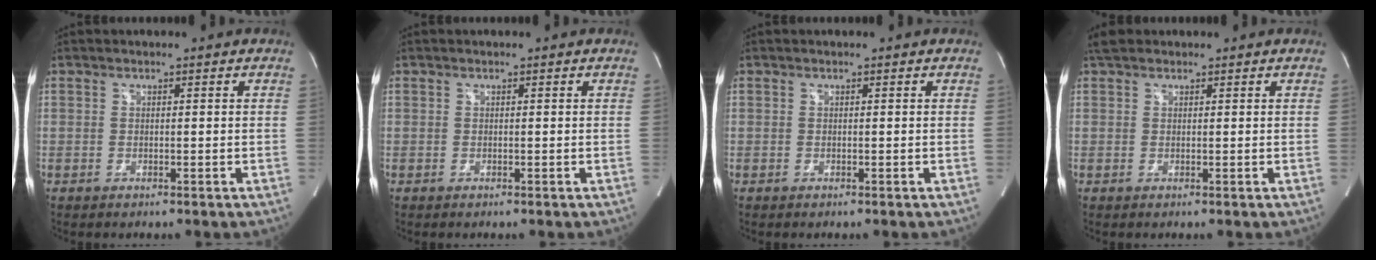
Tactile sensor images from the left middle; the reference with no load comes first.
{"total": 0.0}
{"total": 0.0}
{"total": 1.9, "force": [1.5, 1.0, 0.5], "torque": [-0.014, 0.017, 0.024]}